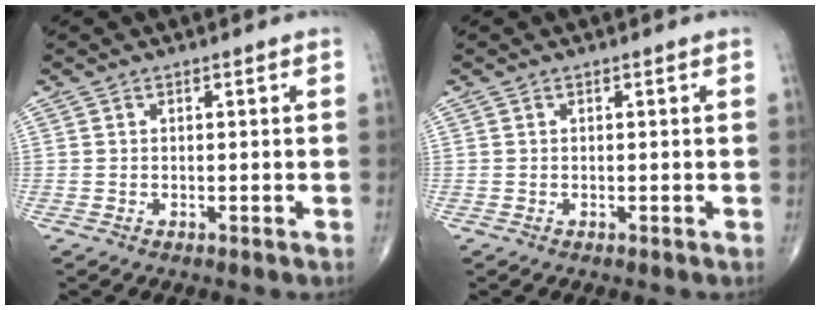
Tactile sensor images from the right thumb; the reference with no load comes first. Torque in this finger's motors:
{"motor_torque": [0.00, 0.00, 0.01, 0.00, 0.00]}